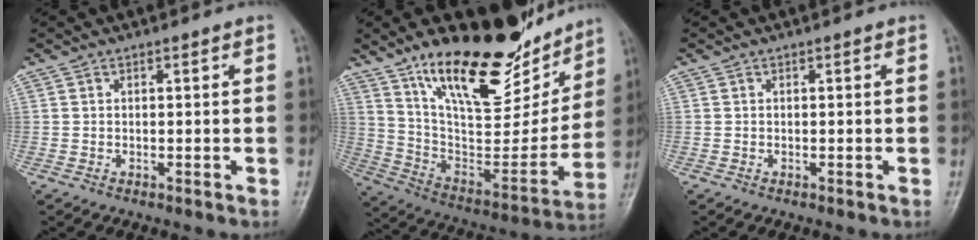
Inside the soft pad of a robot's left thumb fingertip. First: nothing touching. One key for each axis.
{"total": 27.5, "fx": 18.2, "fy": 11.1, "fz": 17.4, "tx": -0.224, "ty": -0.072, "tz": 0.303}
{"total": 0.0}